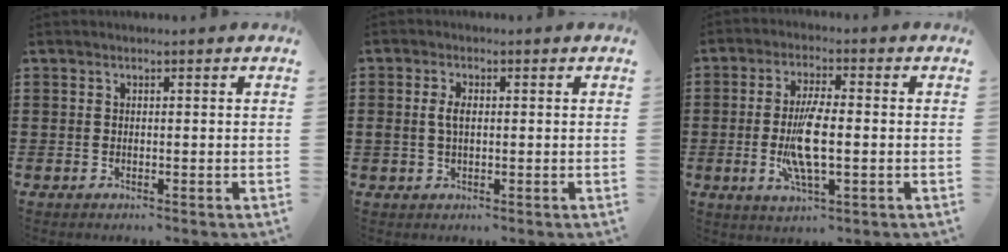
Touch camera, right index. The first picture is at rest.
{"total": 2.8, "force": [0.2, 1.4, 2.4], "torque": [-0.056, 0.003, 0.000]}
{"total": 8.1, "force": [-1.1, 2.2, 7.7], "torque": [-0.166, -0.014, -0.026]}